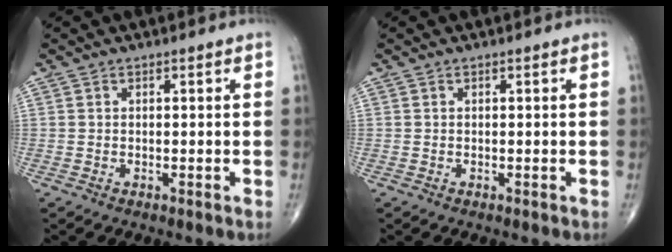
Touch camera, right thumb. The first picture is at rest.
{"total": 0.0}